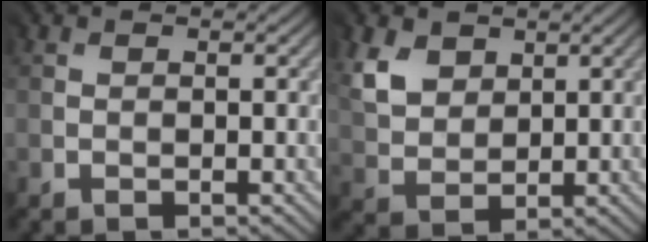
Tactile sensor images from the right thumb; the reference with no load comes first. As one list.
[{"total": 4.8, "force": [3.3, 3.3, 1.0], "torque": [-0.049, 0.004, 0.065]}]